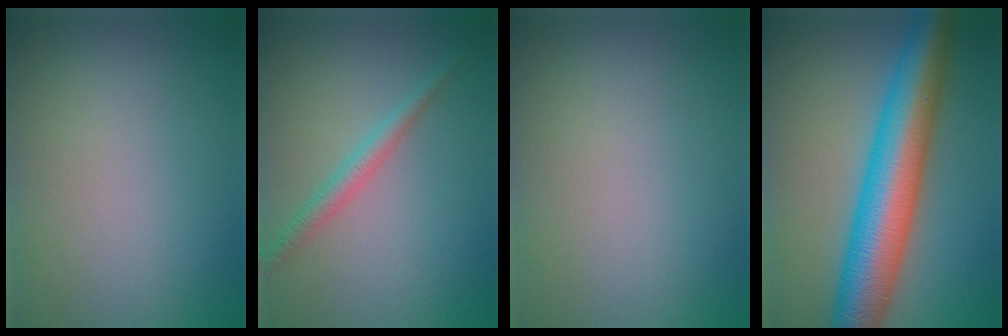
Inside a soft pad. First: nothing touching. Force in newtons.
{"total": 1.9, "press": 1.9, "slide": 0.1}
{"total": 0.0}
{"total": 10.7, "press": 10.7, "slide": 0.1}